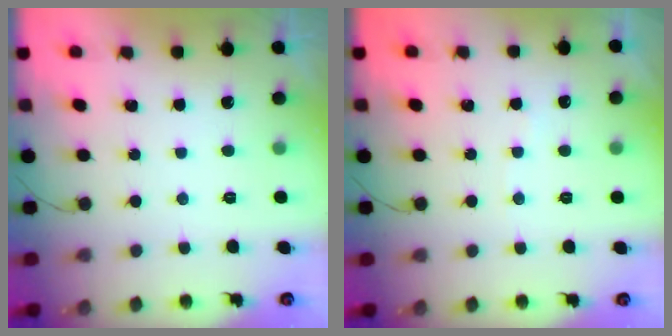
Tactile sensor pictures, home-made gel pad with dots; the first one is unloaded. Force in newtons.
{"total": 2.4, "press": 2.3, "slide": 0.3}